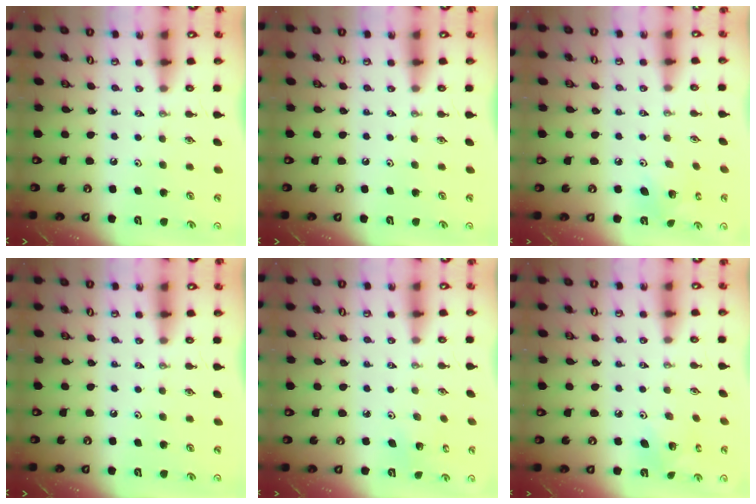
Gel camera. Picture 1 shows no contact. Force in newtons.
{"total": 0.0}
{"total": 6.0, "press": 6.0, "slide": 0.2}
{"total": 0.0}
{"total": 1.7, "press": 1.7, "slide": 0.1}
{"total": 5.5, "press": 5.5, "slide": 0.3}